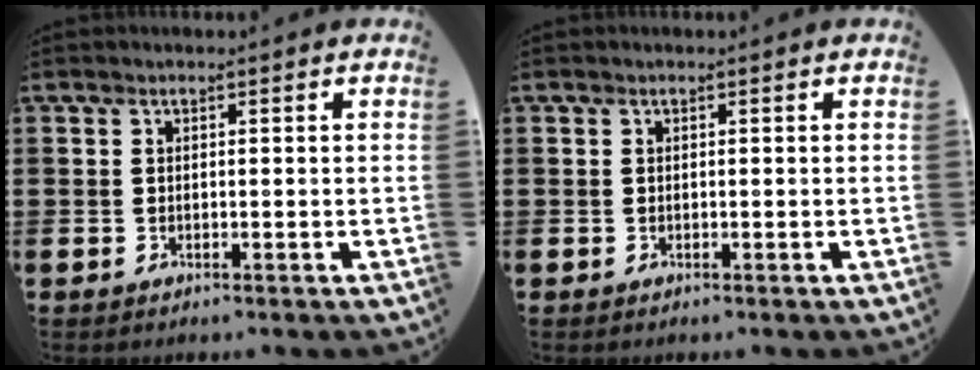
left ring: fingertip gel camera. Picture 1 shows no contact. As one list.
[{"total": 0.0}]